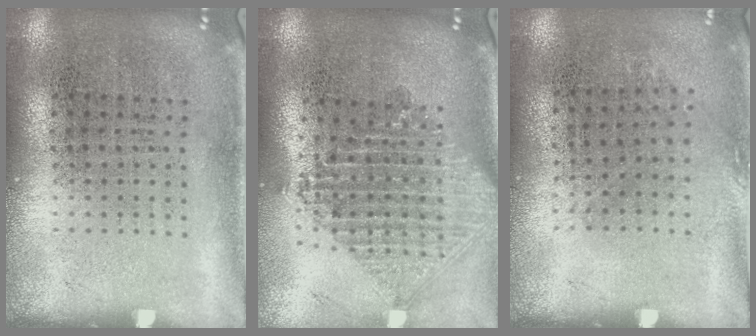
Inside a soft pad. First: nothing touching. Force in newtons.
{"total": 2.2, "press": 1.7, "slide": 1.4}
{"total": 0.8, "press": 0.6, "slide": 0.5}